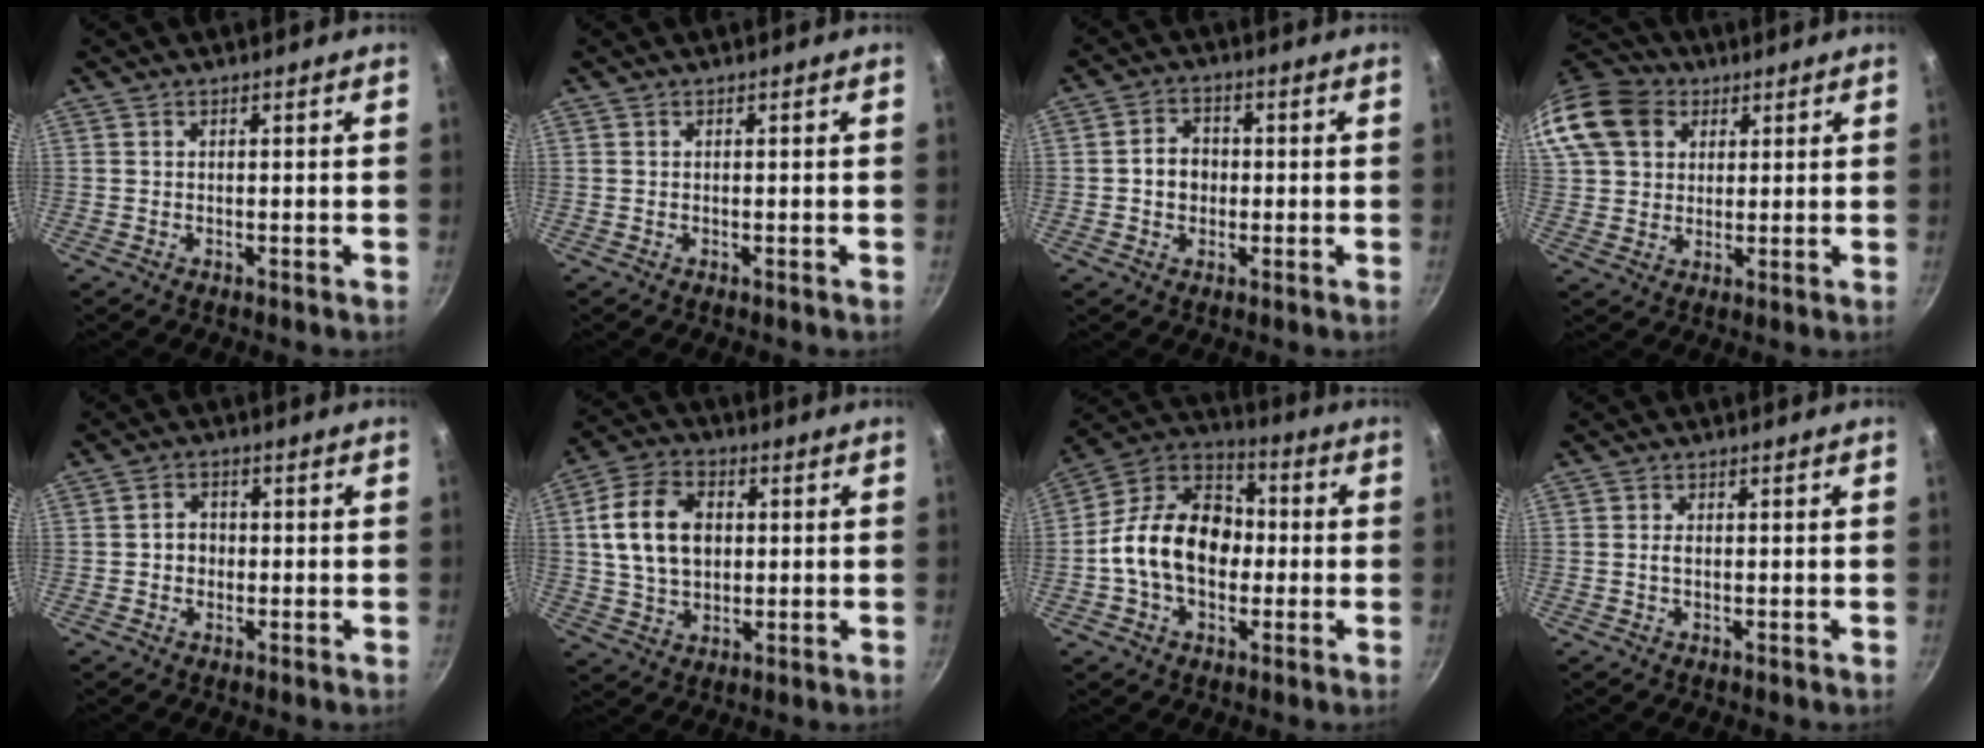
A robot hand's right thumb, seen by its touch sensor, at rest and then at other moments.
{"total": 0.0}
{"total": 5.1, "force": [-0.3, 4.3, 2.7], "torque": [-0.019, 0.011, -0.010]}
{"total": 17.9, "force": [6.9, 13.8, 9.1], "torque": [-0.197, 0.025, 0.121]}
{"total": 3.2, "force": [-0.4, 2.9, 1.5], "torque": [-0.004, 0.010, -0.007]}
{"total": 13.1, "force": [1.9, 9.4, 9.0], "torque": [-0.146, 0.008, 0.030]}
{"total": 17.9, "force": [-1.3, 12.9, 12.3], "torque": [-0.170, 0.042, -0.042]}
{"total": 1.2, "force": [-0.1, 0.7, 0.9], "torque": [-0.017, 0.003, -0.002]}